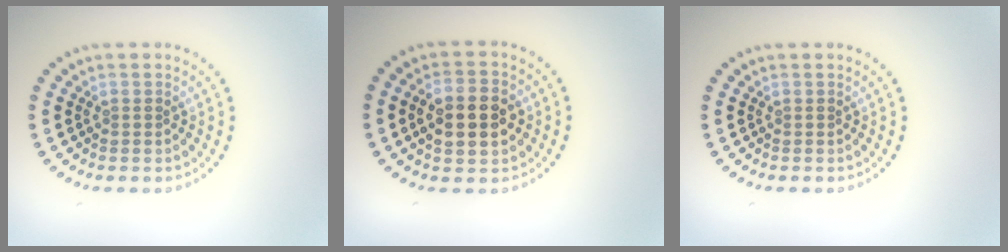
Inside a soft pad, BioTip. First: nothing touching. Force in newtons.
{"total": 5.0, "press": 5.0, "slide": 0.3}
{"total": 0.0}